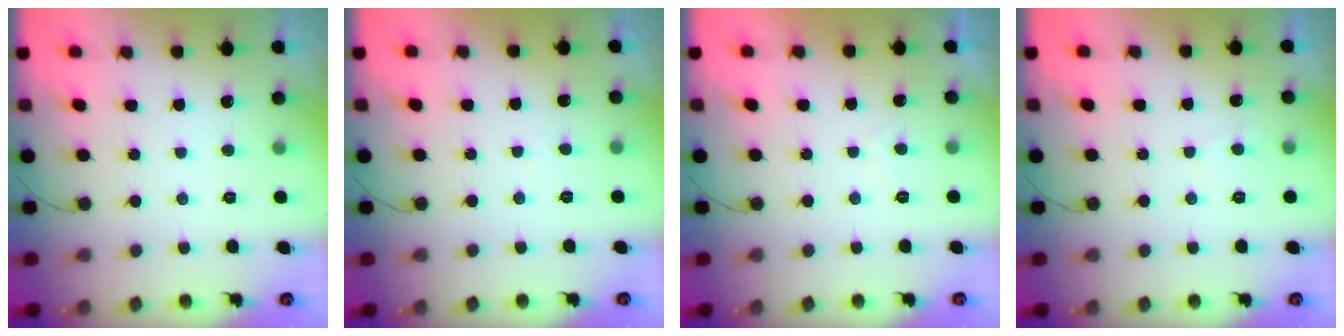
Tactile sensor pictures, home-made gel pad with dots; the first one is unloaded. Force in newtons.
{"total": 1.1, "press": 1.0, "slide": 0.4}
{"total": 0.9, "press": 0.7, "slide": 0.5}
{"total": 3.1, "press": 3.1, "slide": 0.3}